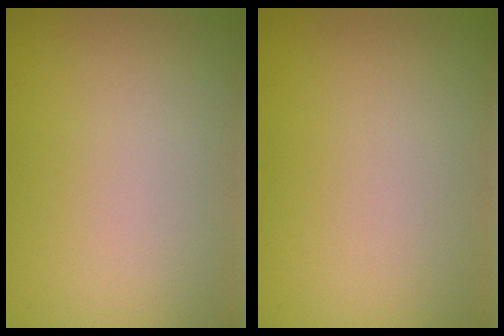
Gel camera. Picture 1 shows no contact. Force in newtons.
{"total": 0.0}